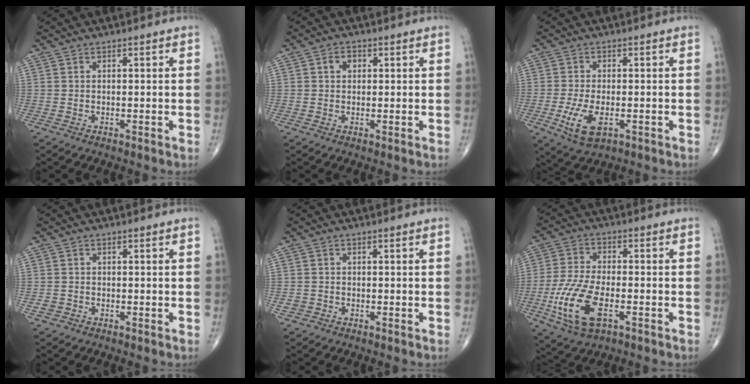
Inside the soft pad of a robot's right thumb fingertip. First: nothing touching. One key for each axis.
{"total": 2.2, "fx": 0.5, "fy": 1.8, "fz": 1.2, "tx": -0.013, "ty": 0.005, "tz": 0.007}
{"total": 7.0, "fx": -2.2, "fy": 3.4, "fz": 5.7, "tx": -0.117, "ty": -0.005, "tz": -0.032}
{"total": 1.3, "fx": -0.6, "fy": 1.1, "fz": 0.4, "tx": -0.005, "ty": 0.005, "tz": -0.010}
{"total": 1.4, "fx": -0.6, "fy": 1.3, "fz": 0.4, "tx": -0.002, "ty": 0.006, "tz": -0.012}
{"total": 13.1, "fx": -4.4, "fy": 6.1, "fz": 10.8, "tx": -0.230, "ty": 0.008, "tz": -0.079}